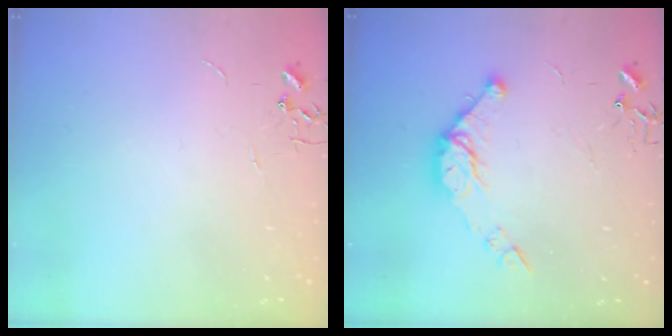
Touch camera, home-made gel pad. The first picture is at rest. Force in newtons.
{"total": 11.1, "press": 11.0, "slide": 1.0}